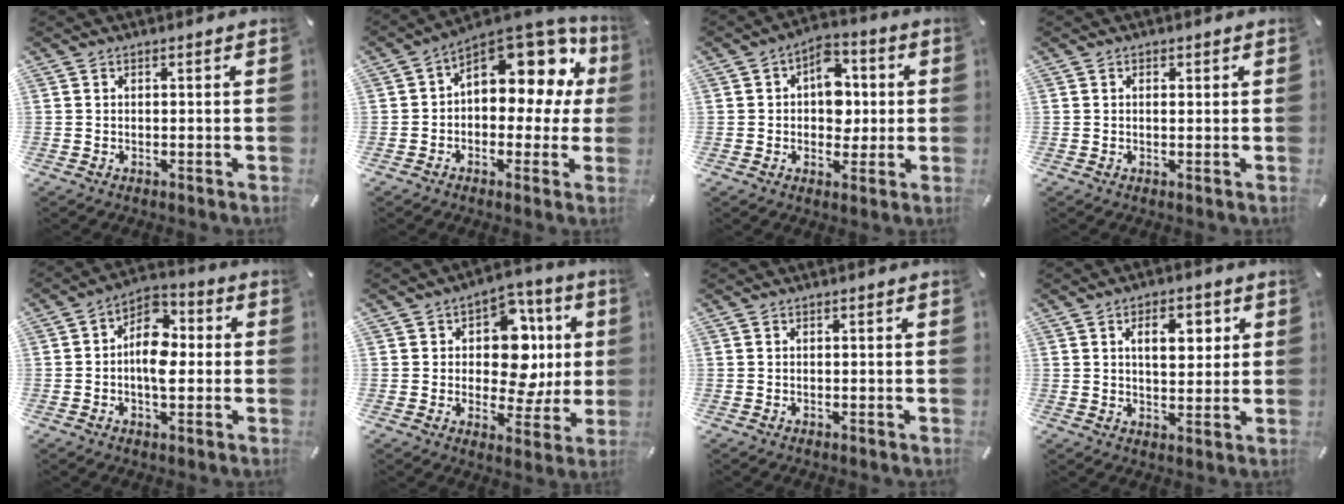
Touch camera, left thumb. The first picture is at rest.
{"total": 14.4, "force": [6.8, 8.6, 9.4], "torque": [-0.124, -0.057, 0.116]}
{"total": 9.4, "force": [0.8, 7.3, 5.8], "torque": [-0.063, 0.001, 0.010]}
{"total": 0.7, "force": [0.2, 0.5, 0.4], "torque": [-0.001, -0.001, 0.002]}
{"total": 9.6, "force": [-0.8, 6.3, 7.2], "torque": [-0.110, 0.006, -0.012]}
{"total": 14.4, "force": [2.8, 10.0, 9.9], "torque": [-0.130, -0.019, 0.053]}
{"total": 0.0}
{"total": 7.6, "force": [2.6, 4.5, 5.6], "torque": [-0.075, -0.006, 0.035]}